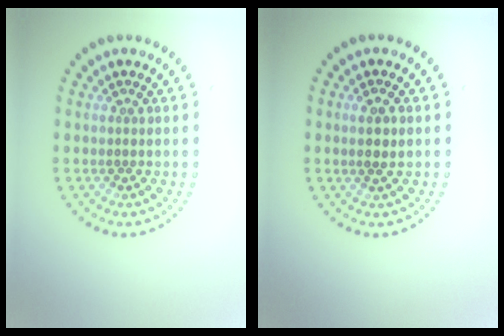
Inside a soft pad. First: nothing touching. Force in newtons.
{"total": 1.3, "press": 1.2, "slide": 0.5}